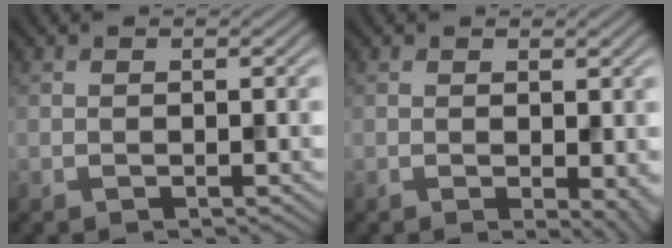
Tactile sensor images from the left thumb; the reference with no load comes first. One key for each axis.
{"total": 2.7, "fx": -0.2, "fy": 1.3, "fz": 2.3, "tx": -0.025, "ty": -0.007, "tz": 0.000}